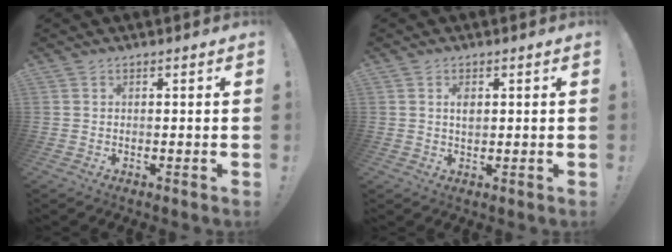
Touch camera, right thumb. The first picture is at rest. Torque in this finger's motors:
{"motor_torque": [0.21, 0.01, 0.62, -0.61, 0.05]}